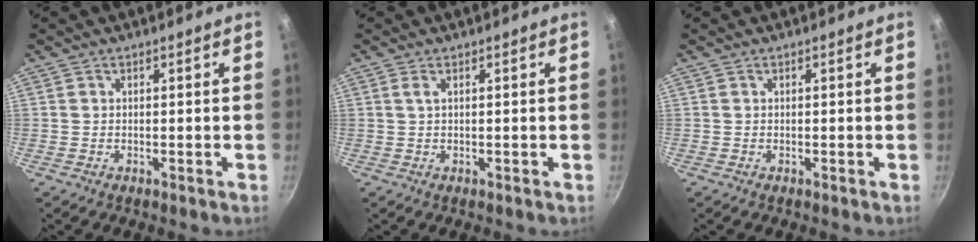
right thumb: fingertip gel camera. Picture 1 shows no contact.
{"total": 1.0, "force": [0.3, 0.1, 0.9], "torque": [-0.018, 0.000, 0.004]}
{"total": 0.0}